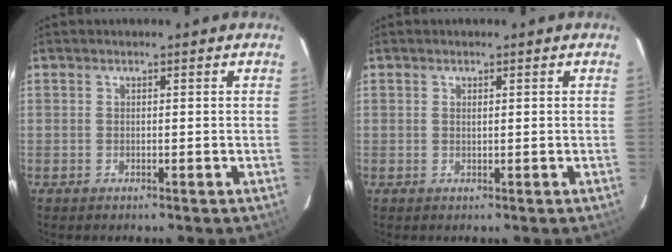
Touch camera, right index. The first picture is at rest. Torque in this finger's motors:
{"motor_torque": [-0.13, 0.06, -0.03, 0.00]}